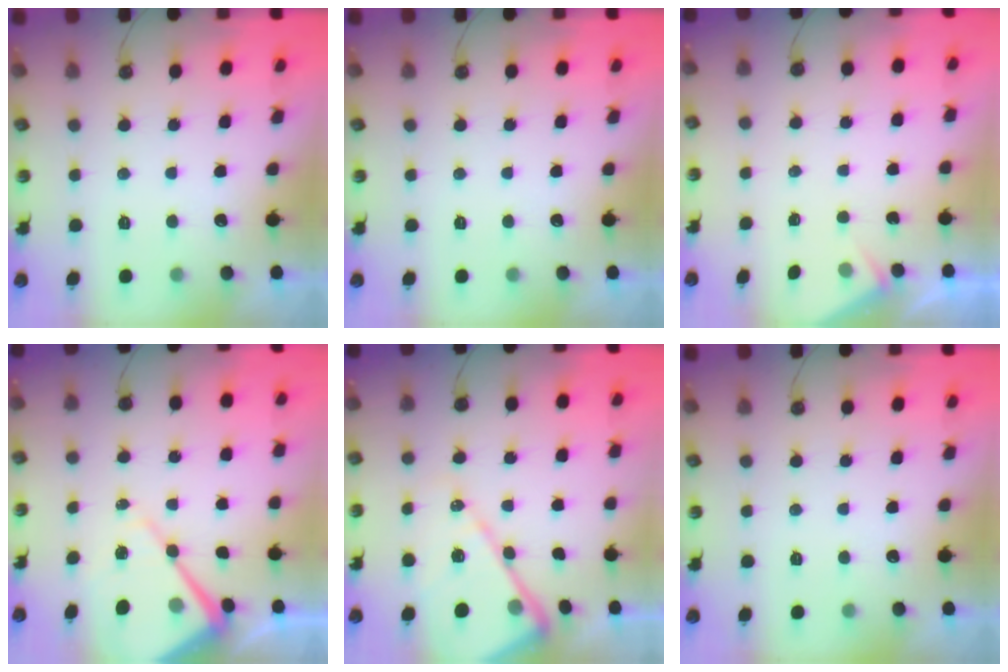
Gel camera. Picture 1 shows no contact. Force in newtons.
{"total": 0.0}
{"total": 2.9, "press": 2.9, "slide": 0.4}
{"total": 11.9, "press": 11.8, "slide": 1.0}
{"total": 14.7, "press": 14.6, "slide": 1.4}
{"total": 0.0}